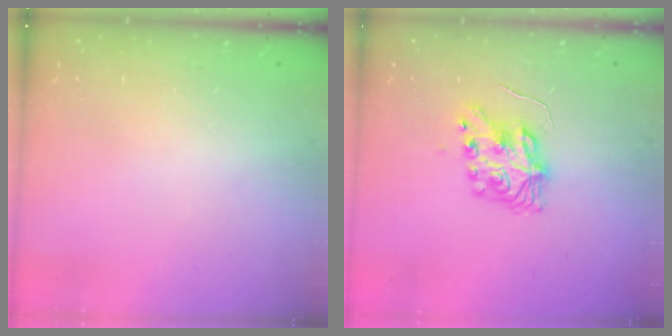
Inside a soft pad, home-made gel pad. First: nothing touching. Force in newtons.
{"total": 8.1, "press": 8.1, "slide": 0.2}